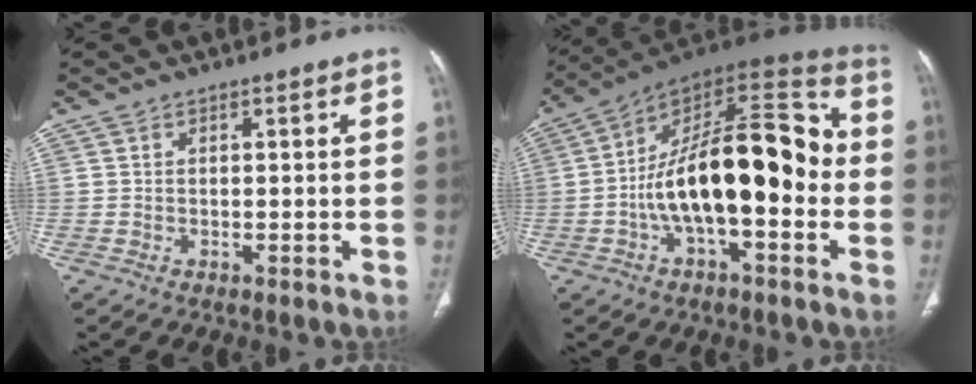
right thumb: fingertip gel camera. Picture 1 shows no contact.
{"total": 23.7, "force": [-2.7, 10.6, 21.0], "torque": [-0.325, 0.050, -0.051]}